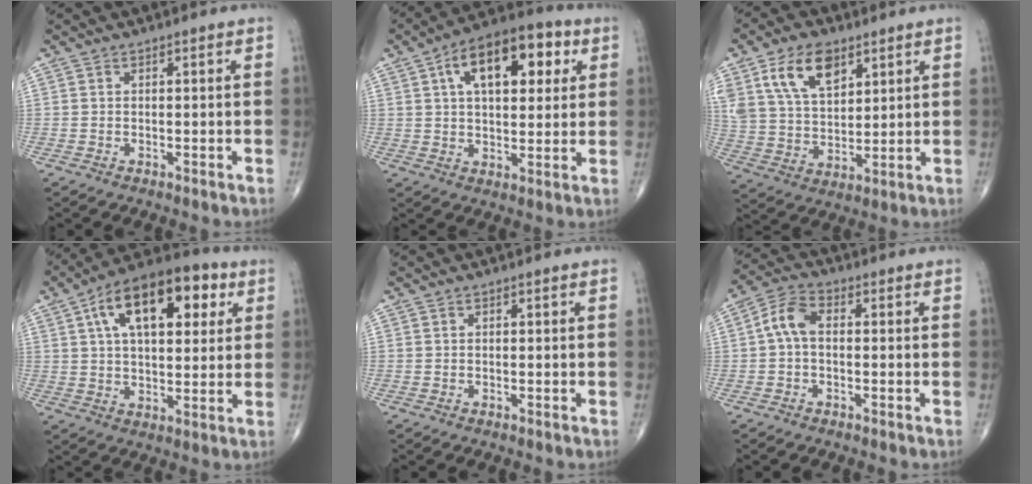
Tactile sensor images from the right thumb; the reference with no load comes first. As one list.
[{"total": 16.8, "force": [5.8, 8.7, 13.2], "torque": [-0.168, 0.010, 0.084]}, {"total": 13.2, "force": [6.8, 7.7, 8.4], "torque": [-0.135, -0.025, 0.137]}, {"total": 19.5, "force": [7.0, 9.8, 15.3], "torque": [-0.213, 0.010, 0.104]}, {"total": 0.0}, {"total": 5.7, "force": [-0.1, 3.4, 4.6], "torque": [-0.088, 0.018, -0.011]}]